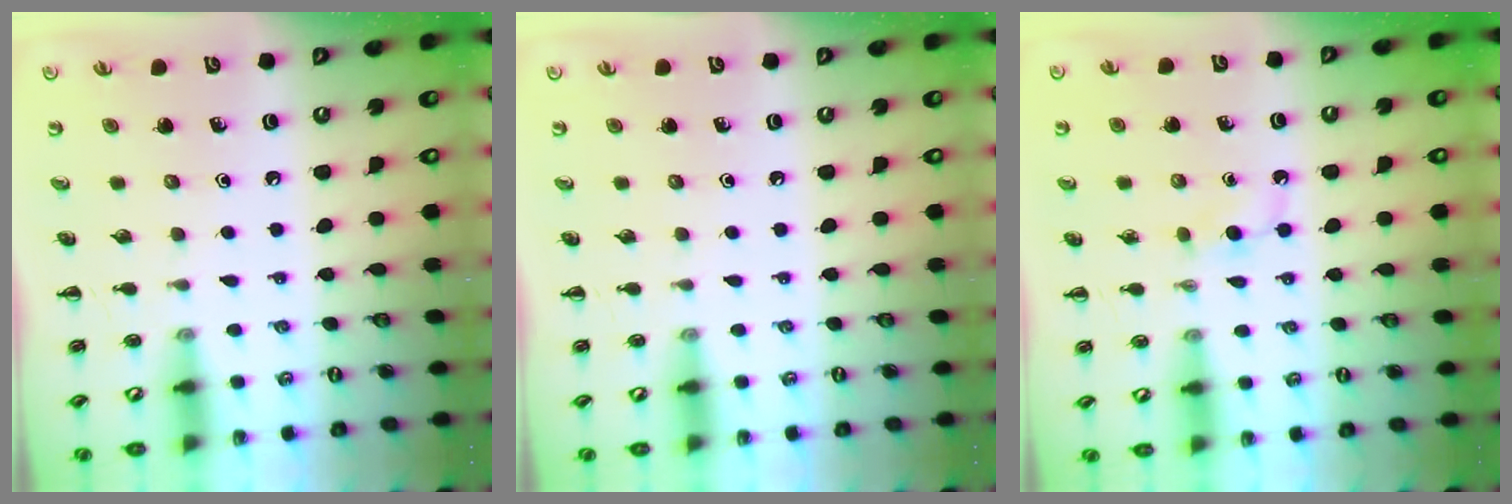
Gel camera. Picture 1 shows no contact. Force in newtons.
{"total": 0.0}
{"total": 2.8, "press": 2.6, "slide": 1.1}